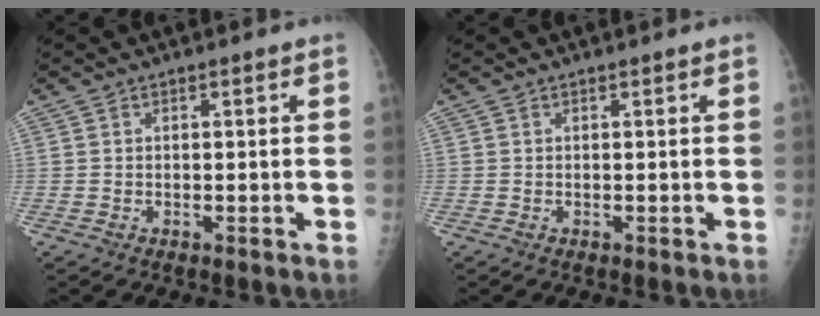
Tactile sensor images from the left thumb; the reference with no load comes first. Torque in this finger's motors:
{"motor_torque": [0.03, -0.03, 0.01, 0.00, 0.00]}